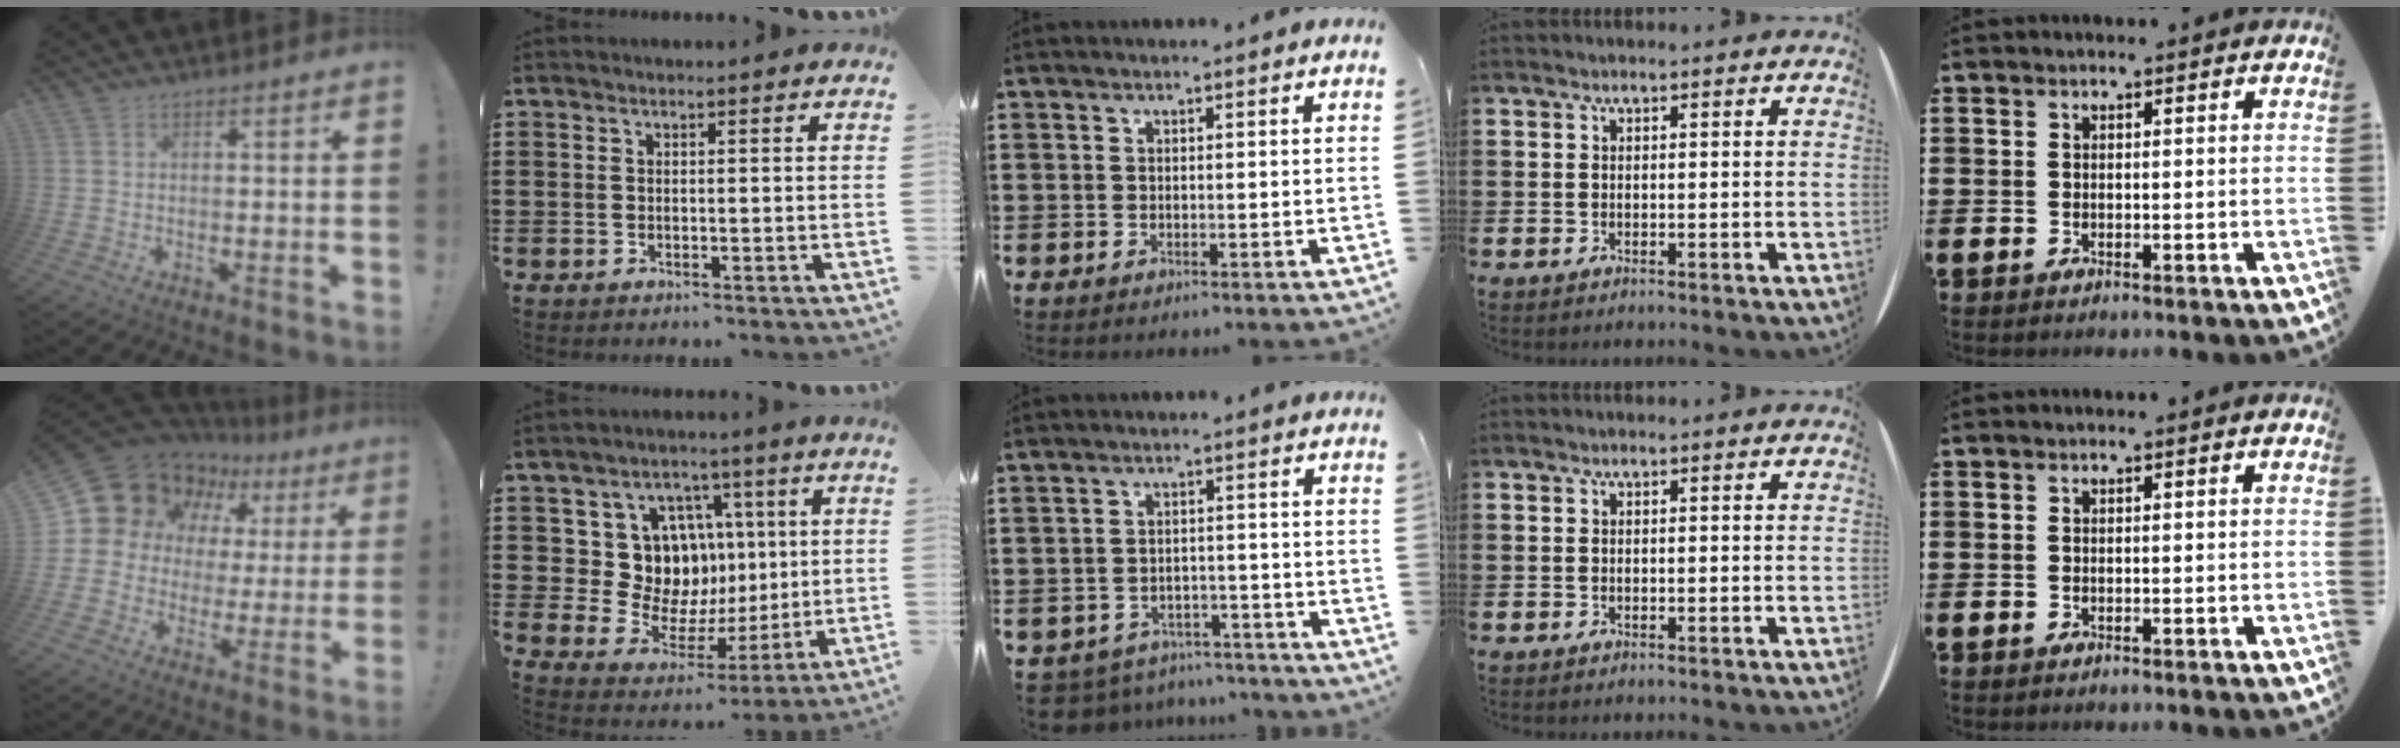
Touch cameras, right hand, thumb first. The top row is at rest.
{"thumb": {"total": 15.8, "force": [10.1, 10.5, 6.1], "torque": [-0.099, -0.073, 0.206]}, "index": {"total": 11.7, "force": [3.1, 10.2, 4.7], "torque": [-0.109, -0.024, 0.065]}, "middle": {"total": 4.1, "force": [-4.0, 0.7, -0.1], "torque": [-0.013, 0.001, -0.088]}}